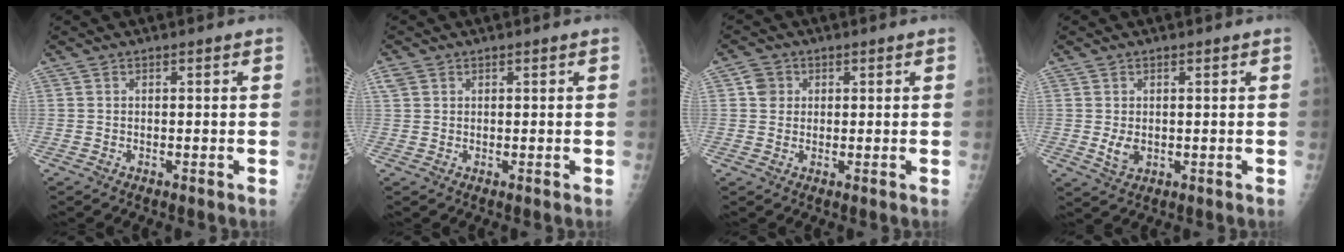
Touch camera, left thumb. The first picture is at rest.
{"total": 2.1, "force": [1.0, 1.6, 0.8], "torque": [-0.014, 0.008, 0.022]}
{"total": 3.1, "force": [0.8, 2.8, 0.9], "torque": [0.000, 0.000, 0.009]}
{"total": 3.0, "force": [0.1, 2.2, 2.1], "torque": [-0.032, -0.008, 0.007]}